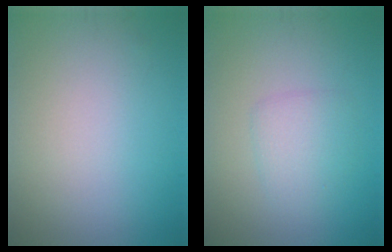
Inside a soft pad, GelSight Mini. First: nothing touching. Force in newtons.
{"total": 2.3, "press": 2.3, "slide": 0.1}